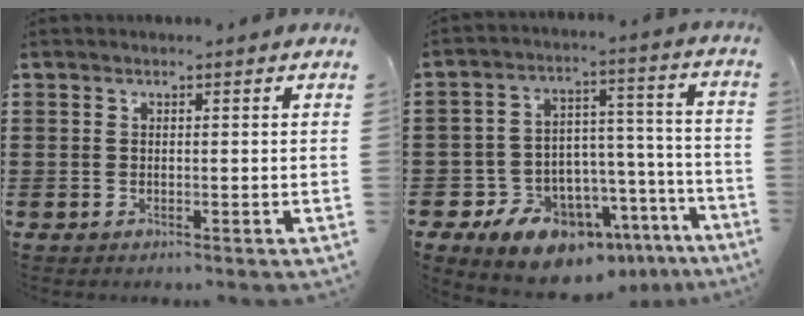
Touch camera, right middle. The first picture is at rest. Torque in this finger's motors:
{"motor_torque": [1.31, -0.83, 0.93, 0.21]}